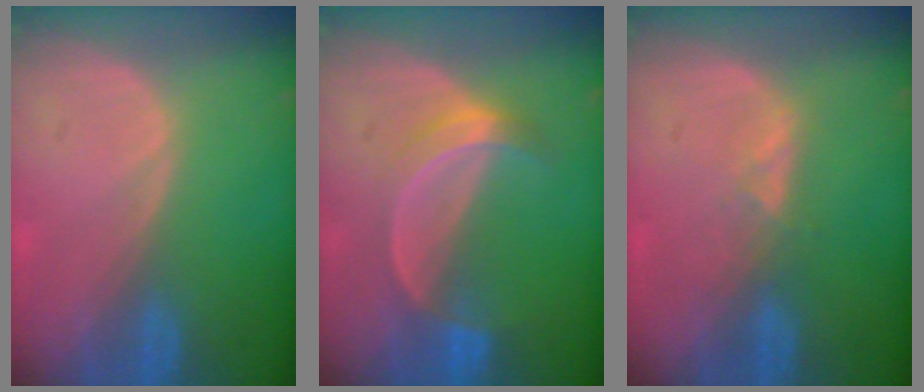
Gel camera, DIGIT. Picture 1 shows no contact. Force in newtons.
{"total": 5.1, "press": 4.8, "slide": 2.0}
{"total": 1.6, "press": 1.6, "slide": 0.3}